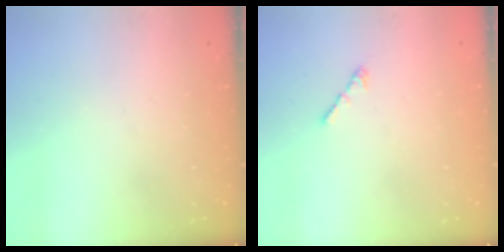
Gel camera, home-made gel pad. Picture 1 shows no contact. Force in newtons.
{"total": 1.3, "press": 1.2, "slide": 0.6}